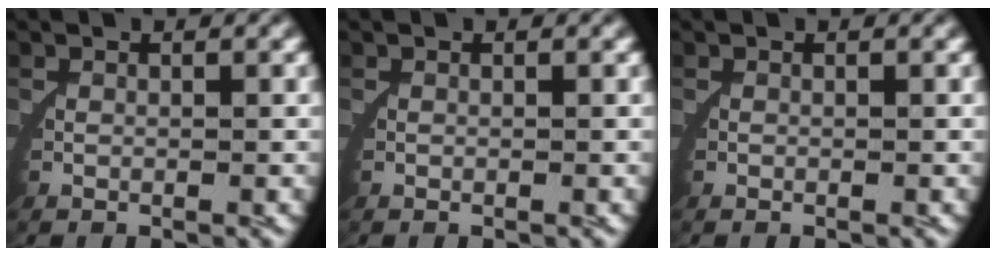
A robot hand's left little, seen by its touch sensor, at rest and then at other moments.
{"total": 0.0}
{"total": 0.0}